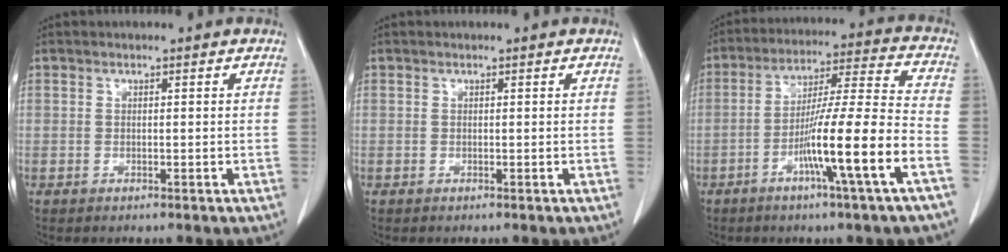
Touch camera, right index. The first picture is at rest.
{"total": 0.0}
{"total": 14.3, "force": [-5.7, -1.5, 13.0], "torque": [-0.226, -0.004, -0.101]}